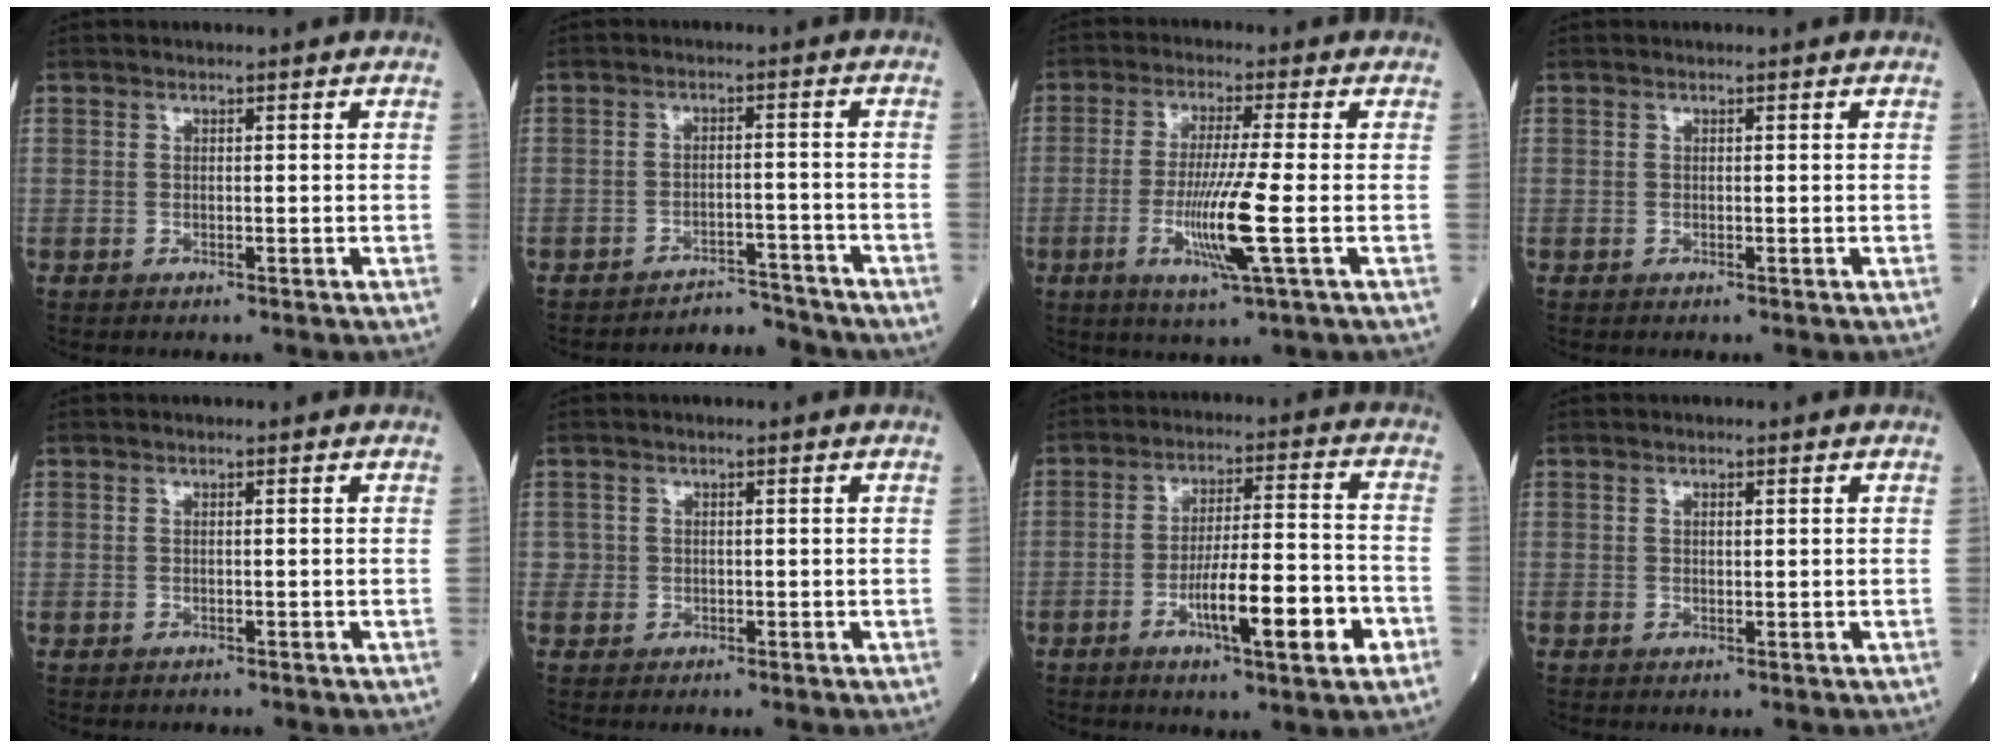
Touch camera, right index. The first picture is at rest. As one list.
[{"total": 5.0, "force": [-4.9, 0.9, -0.9], "torque": [0.025, 0.016, -0.070]}, {"total": 9.5, "force": [-2.4, -0.9, 9.2], "torque": [-0.185, -0.022, -0.045]}, {"total": 0.0}, {"total": 0.0}, {"total": 1.1, "force": [0.1, 1.1, 0.0], "torque": [0.008, 0.004, -0.002]}, {"total": 12.1, "force": [-4.8, 1.4, 11.1], "torque": [-0.183, 0.003, -0.074]}, {"total": 1.0, "force": [0.4, 0.4, 0.9], "torque": [-0.011, 0.000, 0.006]}]